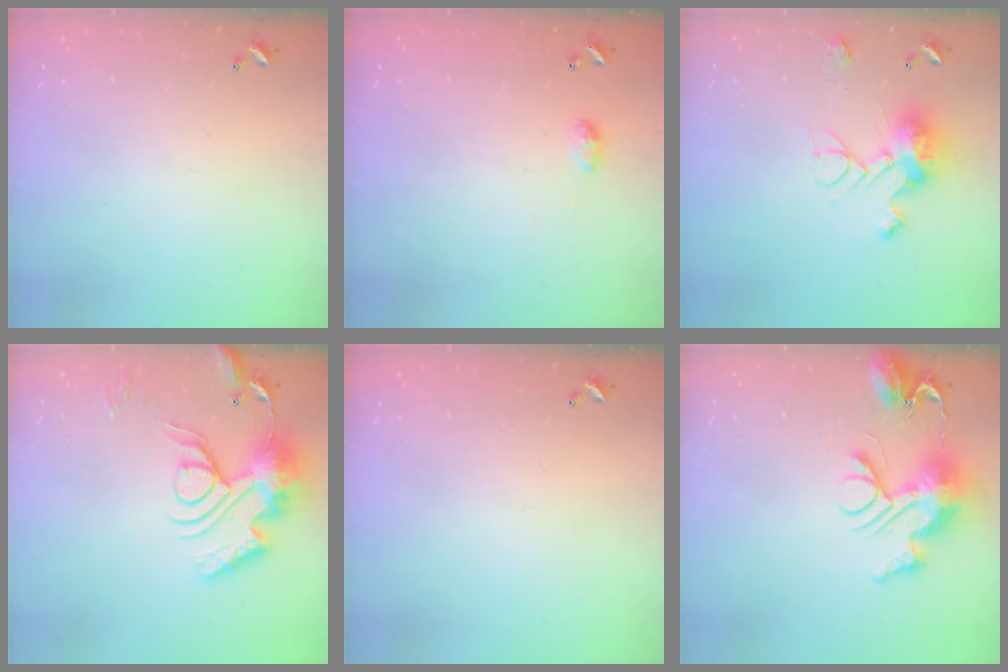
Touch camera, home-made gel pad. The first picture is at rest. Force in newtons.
{"total": 4.7, "press": 4.7, "slide": 0.6}
{"total": 18.1, "press": 18.1, "slide": 0.6}
{"total": 18.4, "press": 18.3, "slide": 1.8}
{"total": 0.0}
{"total": 12.5, "press": 12.4, "slide": 1.2}